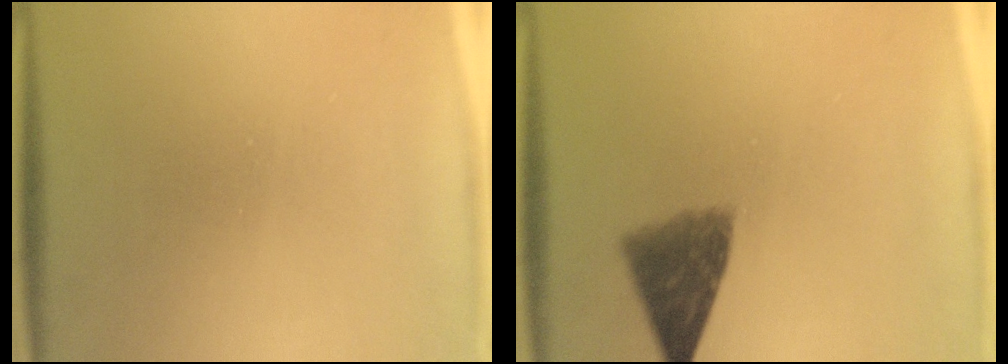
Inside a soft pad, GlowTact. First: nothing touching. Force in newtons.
{"total": 7.2}